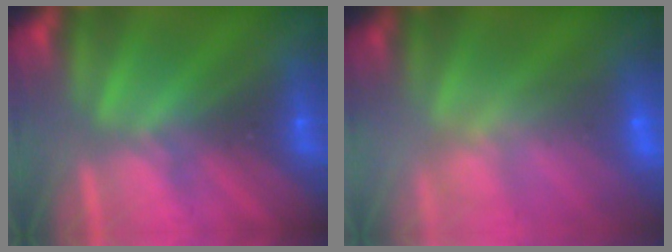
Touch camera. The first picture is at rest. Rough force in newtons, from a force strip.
{"total": 6.3}